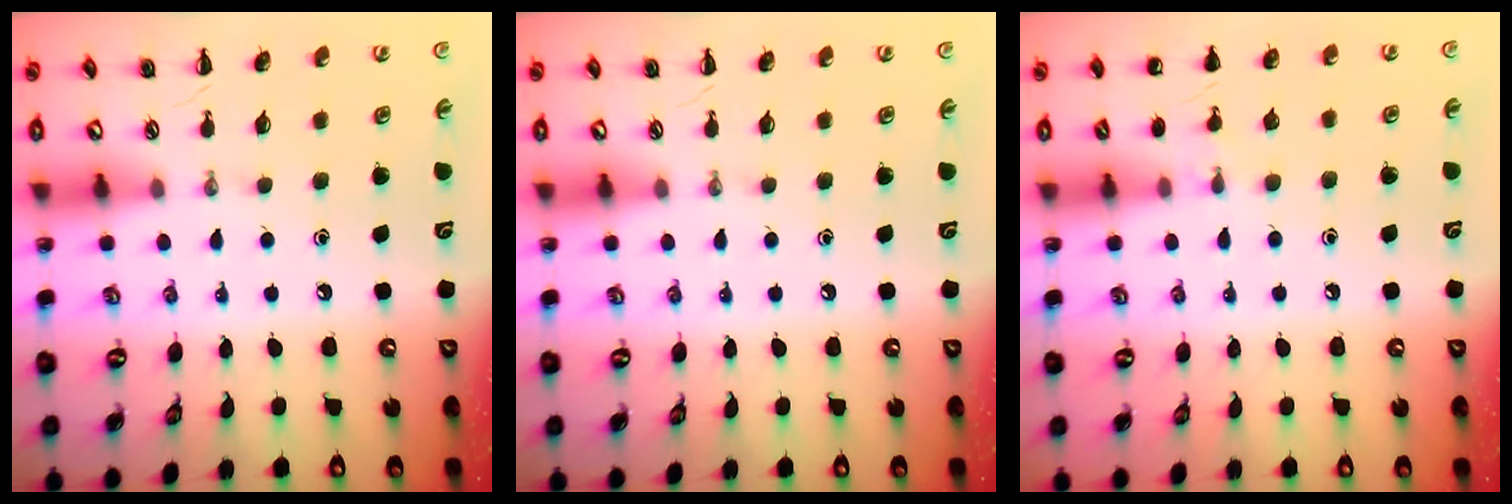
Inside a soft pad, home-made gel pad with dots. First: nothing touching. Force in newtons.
{"total": 0.0}
{"total": 5.6, "press": 5.3, "slide": 1.6}